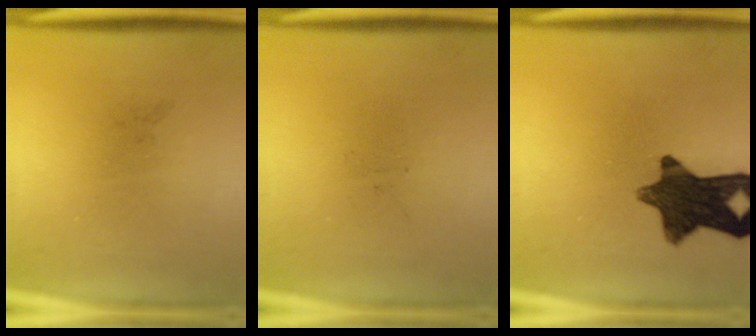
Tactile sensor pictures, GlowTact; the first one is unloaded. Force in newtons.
{"total": 0.0}
{"total": 11.8}